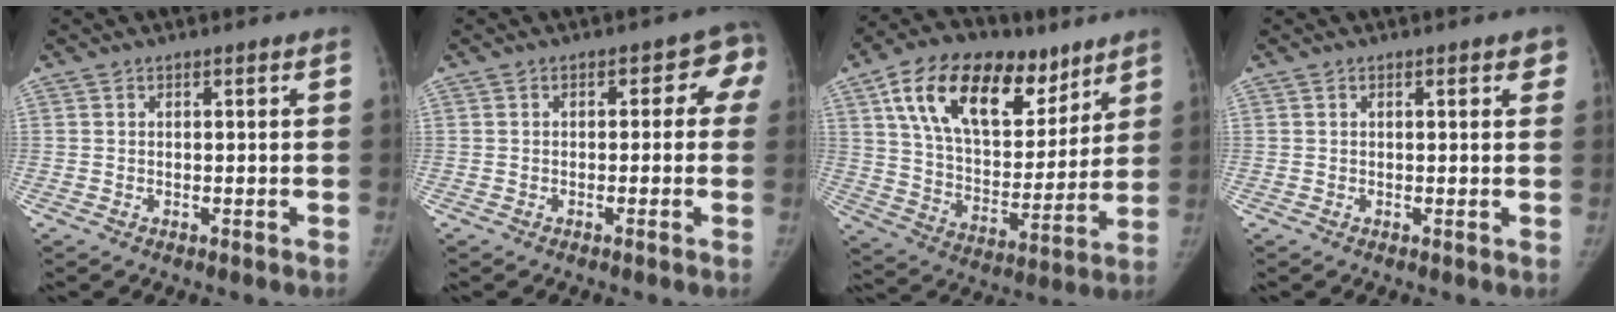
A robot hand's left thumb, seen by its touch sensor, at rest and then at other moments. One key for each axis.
{"total": 4.5, "fx": 0.2, "fy": 3.3, "fz": 3.0, "tx": 0.012, "ty": 0.014, "tz": -0.012}
{"total": 24.6, "fx": 13.2, "fy": 13.8, "fz": 15.5, "tx": -0.220, "ty": -0.027, "tz": 0.225}
{"total": 2.3, "fx": 1.1, "fy": 0.9, "fz": 1.8, "tx": -0.007, "ty": 0.001, "tz": 0.008}